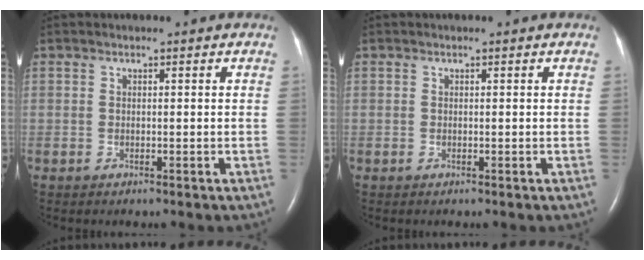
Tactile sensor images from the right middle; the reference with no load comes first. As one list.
[{"total": 0.0}]